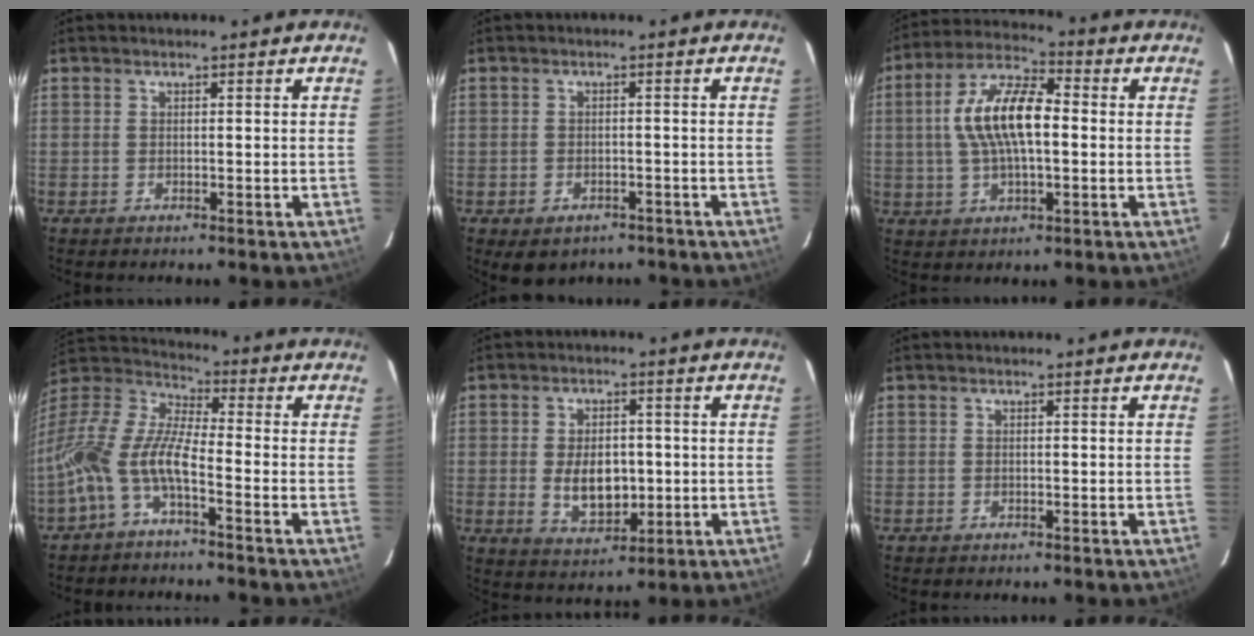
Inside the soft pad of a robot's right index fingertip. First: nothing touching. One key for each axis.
{"total": 5.8, "fx": -3.7, "fy": 3.8, "fz": 2.4, "tx": -0.047, "ty": -0.007, "tz": -0.038}
{"total": 13.0, "fx": 0.6, "fy": 5.3, "fz": 11.9, "tx": -0.232, "ty": 0.019, "tz": 0.007}
{"total": 13.0, "fx": -5.5, "fy": 4.1, "fz": 11.0, "tx": -0.231, "ty": 0.001, "tz": -0.118}
{"total": 8.3, "fx": -0.7, "fy": 5.2, "fz": 6.5, "tx": -0.122, "ty": -0.003, "tz": -0.001}
{"total": 0.0}